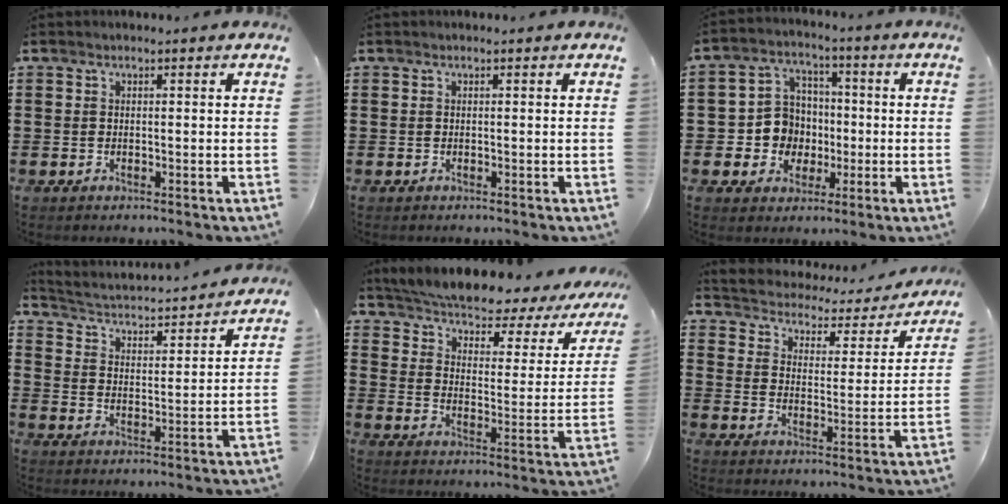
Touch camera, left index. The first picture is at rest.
{"total": 0.0}
{"total": 7.8, "force": [-0.6, 7.4, 2.3], "torque": [-0.076, 0.022, -0.006]}
{"total": 2.3, "force": [2.3, 0.0, 0.4], "torque": [-0.027, -0.031, 0.027]}
{"total": 3.5, "force": [3.1, 0.2, 1.7], "torque": [-0.056, -0.036, 0.039]}
{"total": 2.2, "force": [2.0, 0.8, 0.2], "torque": [-0.023, -0.022, 0.023]}